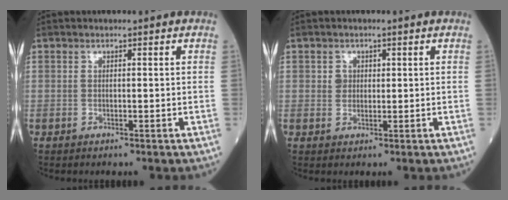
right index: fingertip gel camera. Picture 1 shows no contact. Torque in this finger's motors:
{"motor_torque": [0.01, 0.16, -0.03, 0.01]}